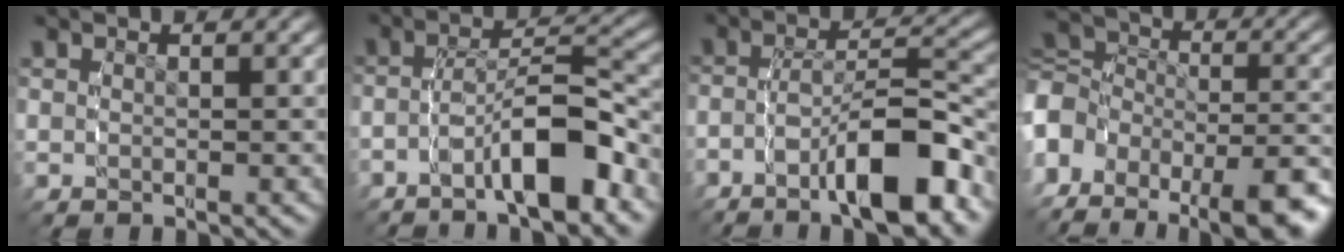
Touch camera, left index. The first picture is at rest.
{"total": 5.5, "force": [-3.5, 1.6, 3.9], "torque": [-0.064, 0.003, -0.054]}
{"total": 6.8, "force": [-4.1, 2.2, 5.0], "torque": [-0.080, -0.002, -0.061]}
{"total": 11.6, "force": [-3.9, 8.8, 6.4], "torque": [-0.128, -0.029, -0.066]}